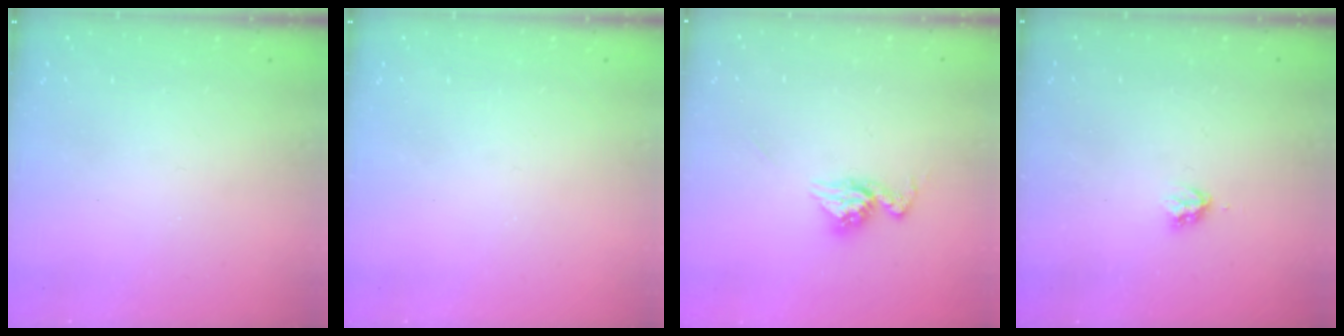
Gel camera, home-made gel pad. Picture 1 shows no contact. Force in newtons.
{"total": 0.0}
{"total": 11.1, "press": 11.0, "slide": 0.9}
{"total": 3.2, "press": 3.1, "slide": 0.5}